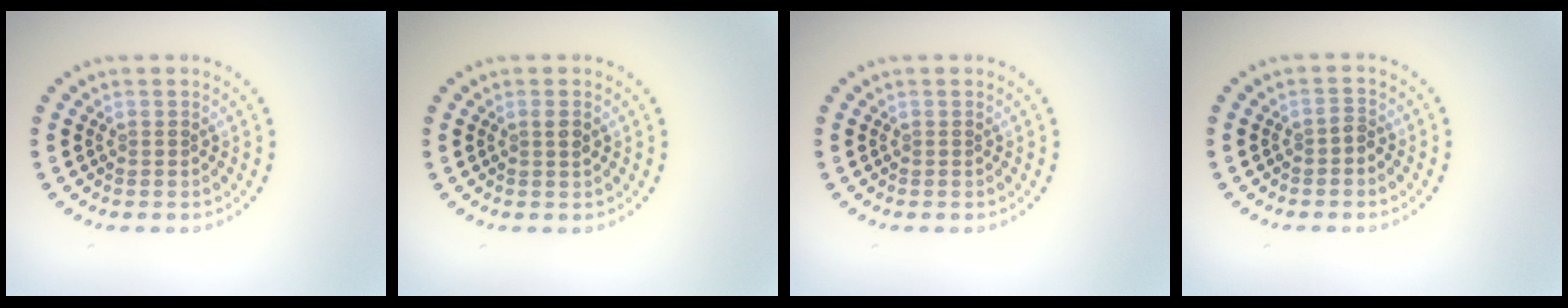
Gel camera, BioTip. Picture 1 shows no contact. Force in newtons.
{"total": 1.0, "press": 0.9, "slide": 0.4}
{"total": 0.0}
{"total": 1.0, "press": 0.8, "slide": 0.6}